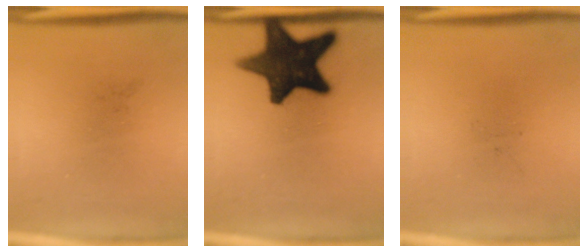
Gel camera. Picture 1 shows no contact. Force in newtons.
{"total": 16.3}
{"total": 0.0}